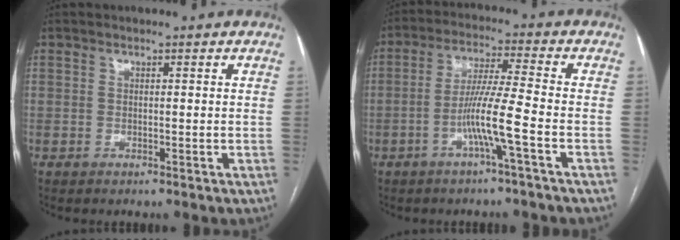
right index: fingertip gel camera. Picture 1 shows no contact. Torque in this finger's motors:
{"motor_torque": [1.18, -0.55, 0.61, 0.14]}